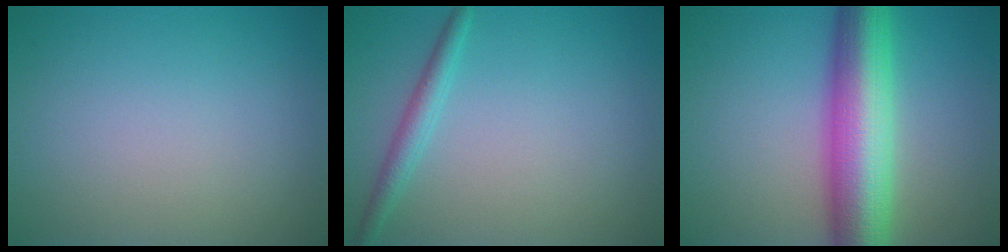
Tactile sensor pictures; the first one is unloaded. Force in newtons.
{"total": 2.0, "press": 2.0, "slide": 0.1}
{"total": 9.9, "press": 9.9, "slide": 0.1}